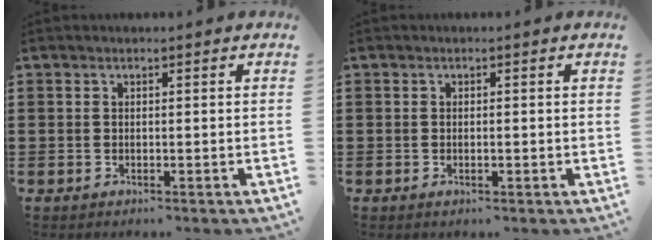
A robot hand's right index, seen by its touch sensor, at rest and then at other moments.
{"total": 0.8, "force": [-0.1, 0.2, 0.7], "torque": [-0.014, 0.000, -0.001]}